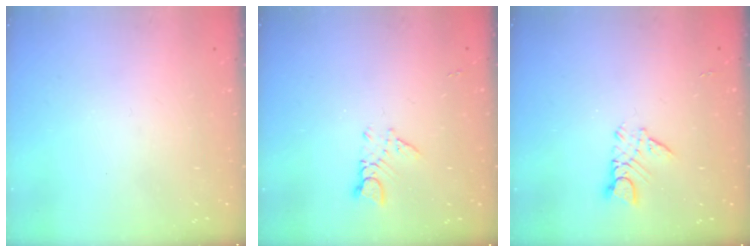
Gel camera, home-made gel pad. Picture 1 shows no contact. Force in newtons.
{"total": 3.1, "press": 3.0, "slide": 0.4}
{"total": 4.2, "press": 4.2, "slide": 0.4}